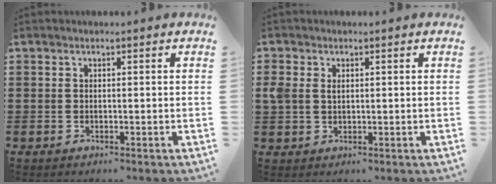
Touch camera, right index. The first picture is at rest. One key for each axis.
{"total": 2.0, "fx": 0.6, "fy": 1.5, "fz": 1.2, "tx": -0.028, "ty": 0.008, "tz": 0.010}